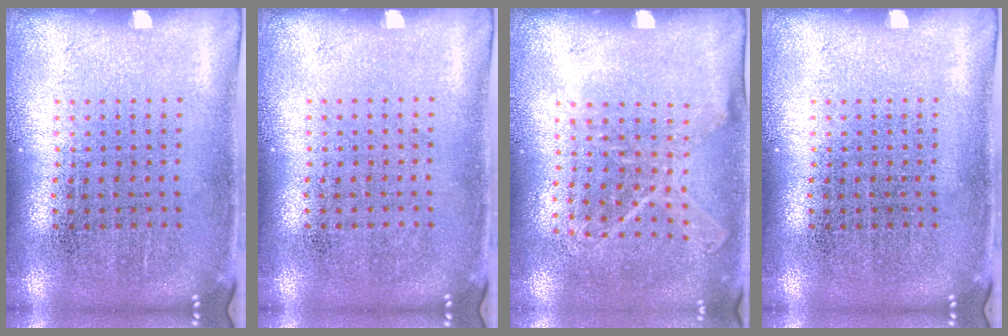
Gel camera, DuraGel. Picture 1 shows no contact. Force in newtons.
{"total": 0.0}
{"total": 1.1, "press": 1.0, "slide": 0.5}
{"total": 0.0}